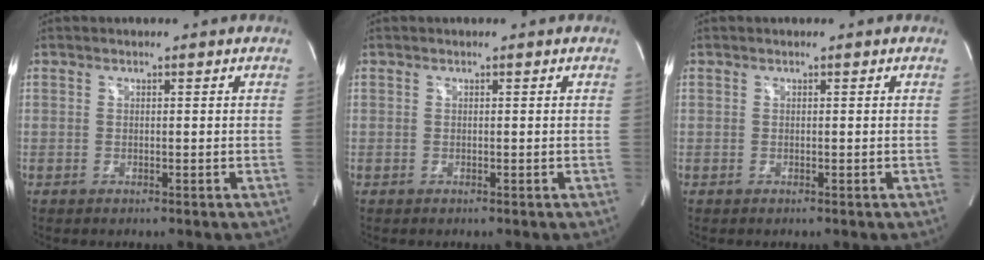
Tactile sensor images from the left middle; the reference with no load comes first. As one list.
[{"total": 0.0}, {"total": 0.0}]